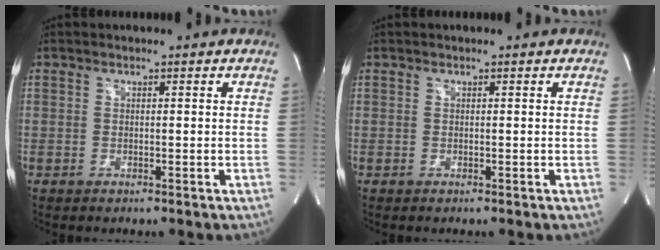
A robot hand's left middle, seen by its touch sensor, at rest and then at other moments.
{"total": 0.0}